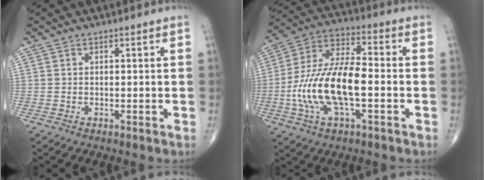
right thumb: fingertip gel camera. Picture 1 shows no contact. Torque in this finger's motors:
{"motor_torque": [0.34, 0.32, 1.07, -0.19, 0.44]}